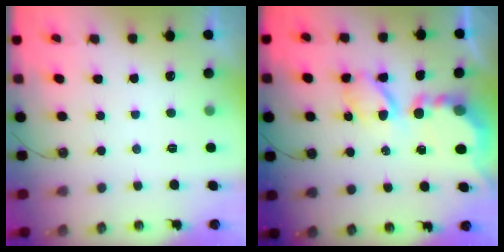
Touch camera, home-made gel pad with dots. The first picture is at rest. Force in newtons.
{"total": 8.8, "press": 8.7, "slide": 0.7}